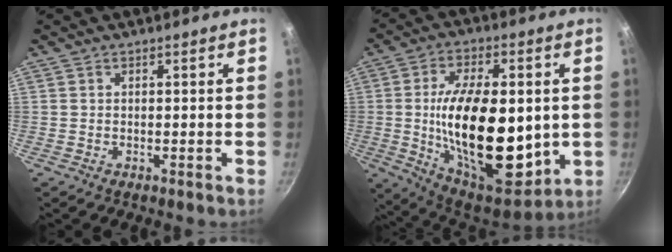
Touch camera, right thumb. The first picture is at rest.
{"total": 26.2, "force": [-0.7, 13.5, 22.5], "torque": [-0.352, -0.015, -0.001]}